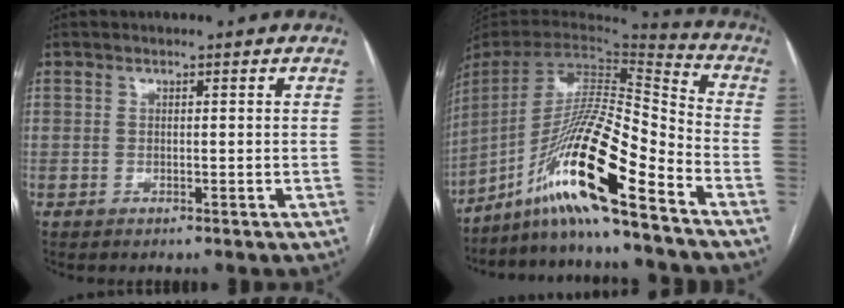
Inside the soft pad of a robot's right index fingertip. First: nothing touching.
{"total": 19.2, "force": [-12.8, 0.1, 14.3], "torque": [-0.297, -0.010, -0.238]}